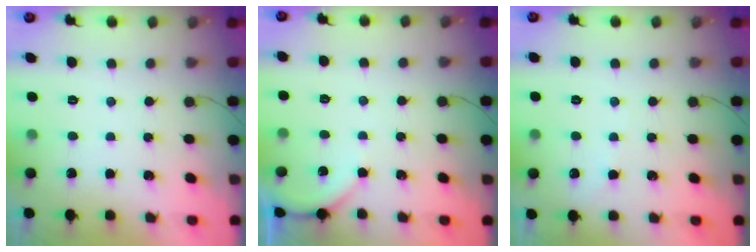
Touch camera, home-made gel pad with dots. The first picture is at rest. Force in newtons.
{"total": 3.6, "press": 3.5, "slide": 0.6}
{"total": 3.4, "press": 3.3, "slide": 0.6}